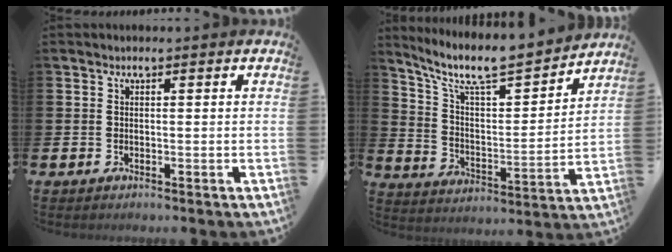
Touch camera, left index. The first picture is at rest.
{"total": 9.2, "force": [8.2, 1.6, 3.8], "torque": [-0.106, -0.062, 0.136]}